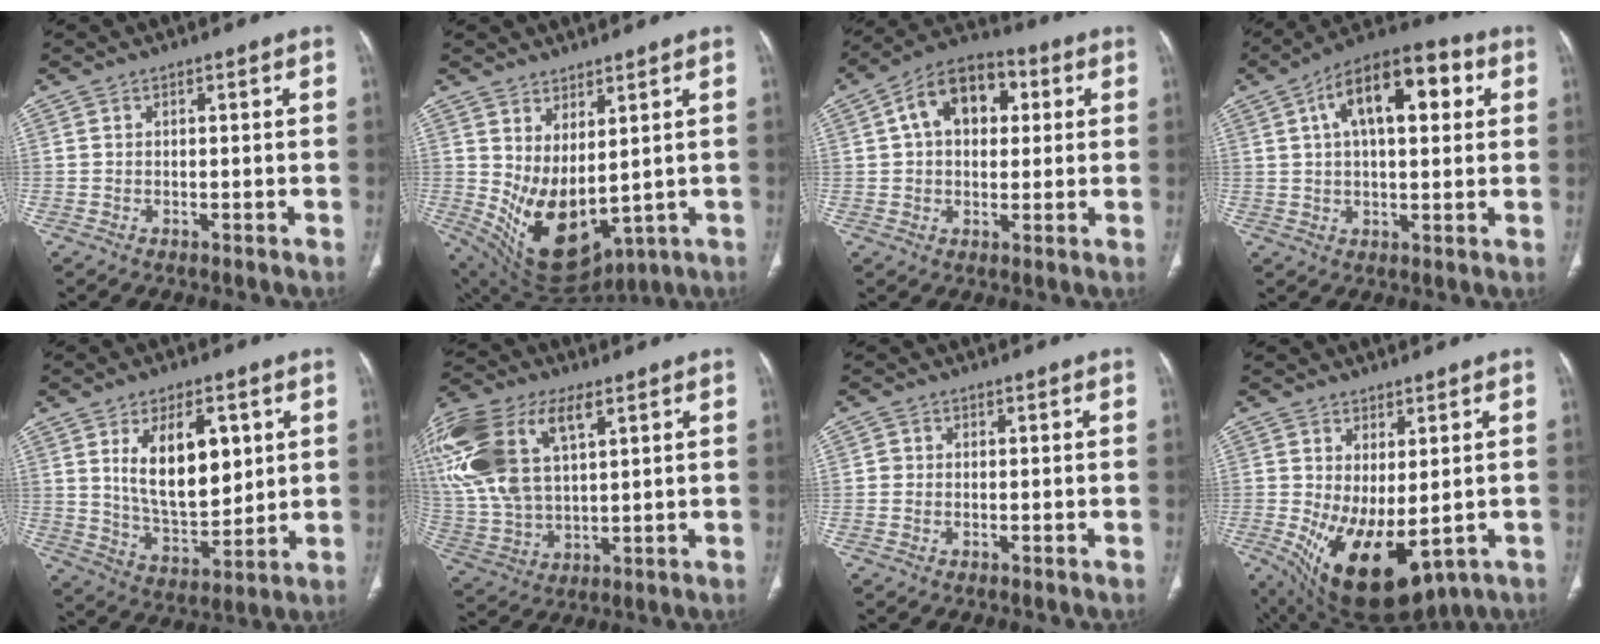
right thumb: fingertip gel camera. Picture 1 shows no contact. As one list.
[{"total": 13.4, "force": [1.7, 7.0, 11.4], "torque": [-0.194, -0.037, 0.069]}, {"total": 12.7, "force": [3.2, 8.5, 8.9], "torque": [-0.113, 0.018, 0.042]}, {"total": 16.0, "force": [5.1, 7.5, 13.2], "torque": [-0.190, 0.022, 0.074]}, {"total": 14.8, "force": [4.6, 7.7, 11.7], "torque": [-0.163, -0.032, 0.095]}, {"total": 25.2, "force": [10.2, 13.7, 18.5], "torque": [-0.440, 0.012, 0.197]}, {"total": 0.9, "force": [-0.1, 0.9, 0.1], "torque": [0.002, 0.003, -0.001]}, {"total": 14.7, "force": [-3.3, 7.1, 12.4], "torque": [-0.204, -0.017, -0.019]}]